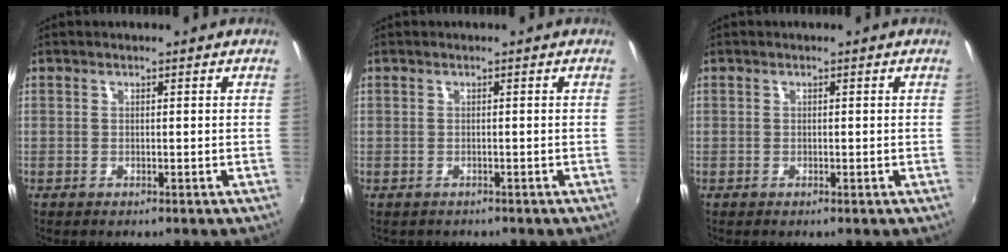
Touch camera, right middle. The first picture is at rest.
{"total": 0.9, "force": [-0.7, 0.6, 0.1], "torque": [-0.008, -0.002, -0.007]}
{"total": 0.0}